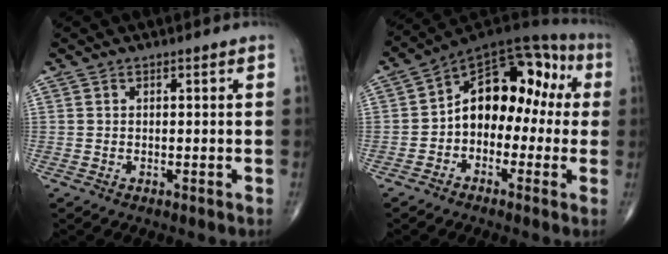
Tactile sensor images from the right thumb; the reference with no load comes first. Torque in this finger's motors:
{"motor_torque": [2.00, 2.18, 1.06, -0.61, 0.07]}